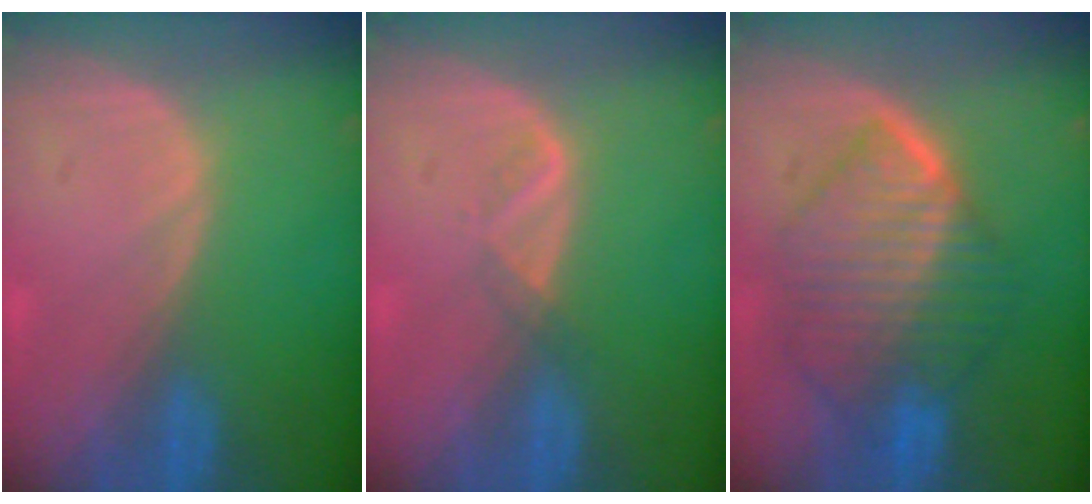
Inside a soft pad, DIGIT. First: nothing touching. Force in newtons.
{"total": 1.6, "press": 1.5, "slide": 0.7}
{"total": 10.5, "press": 10.4, "slide": 1.0}